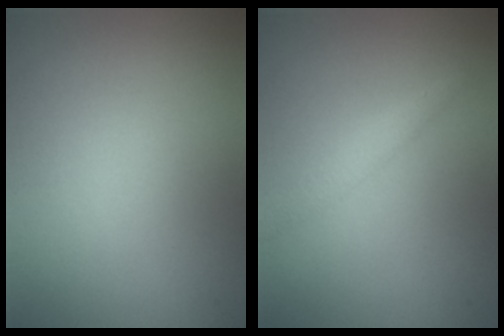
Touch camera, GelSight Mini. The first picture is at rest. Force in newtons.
{"total": 1.3, "press": 1.3, "slide": 0.0}